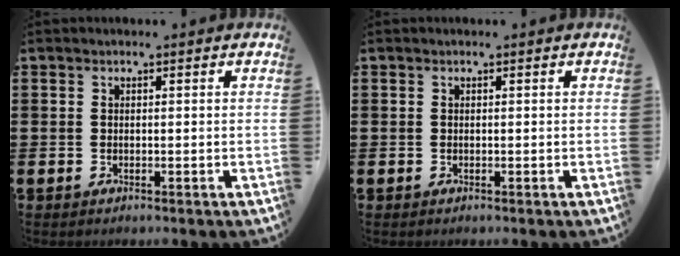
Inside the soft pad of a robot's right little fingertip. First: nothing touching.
{"total": 0.0}